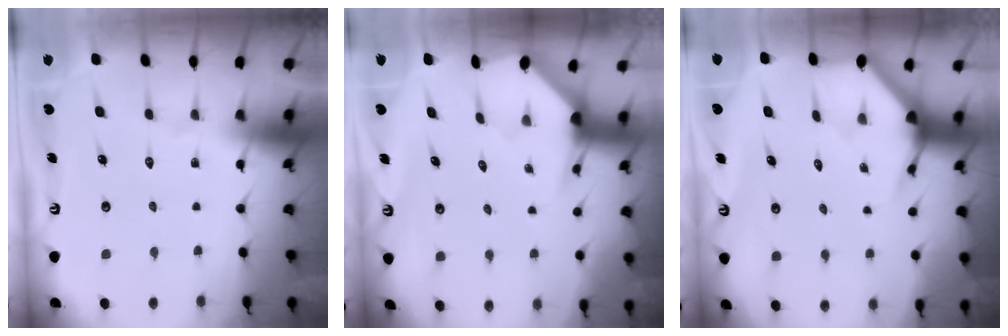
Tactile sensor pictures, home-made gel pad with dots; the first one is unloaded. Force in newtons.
{"total": 3.3, "press": 3.3, "slide": 0.3}
{"total": 3.6, "press": 3.6, "slide": 0.1}